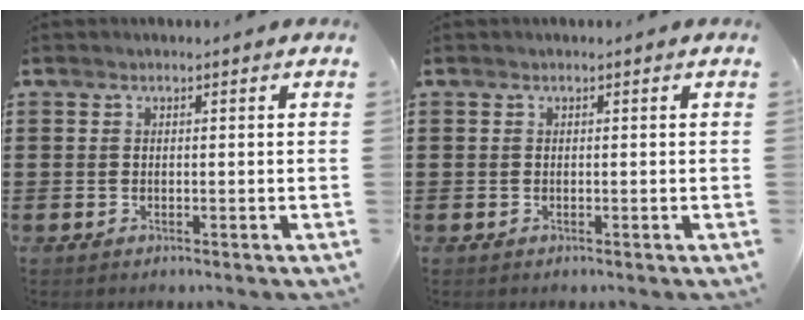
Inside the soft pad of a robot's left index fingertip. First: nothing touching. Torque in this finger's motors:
{"motor_torque": [0.02, -0.02, 0.03, 0.00]}